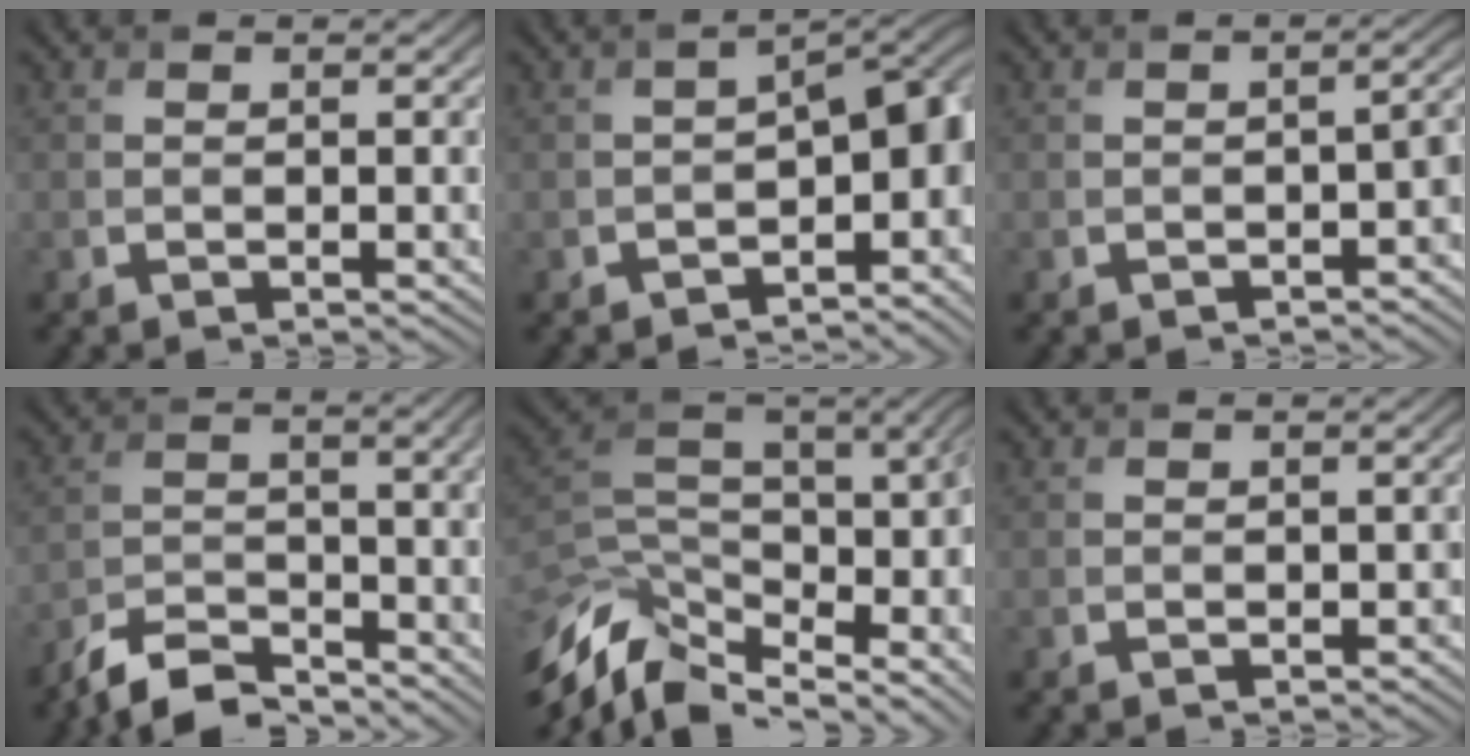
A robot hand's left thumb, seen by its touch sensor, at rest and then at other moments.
{"total": 9.1, "force": [-3.1, 4.5, 7.2], "torque": [-0.082, -0.020, -0.039]}
{"total": 3.0, "force": [-1.8, 1.2, 2.2], "torque": [-0.026, 0.001, -0.022]}
{"total": 7.8, "force": [-6.6, 2.1, 3.6], "torque": [-0.067, -0.007, -0.131]}
{"total": 13.4, "force": [-3.7, 6.7, 10.9], "torque": [-0.259, -0.014, -0.046]}
{"total": 0.9, "force": [-0.6, 0.5, 0.3], "torque": [-0.005, -0.002, -0.008]}